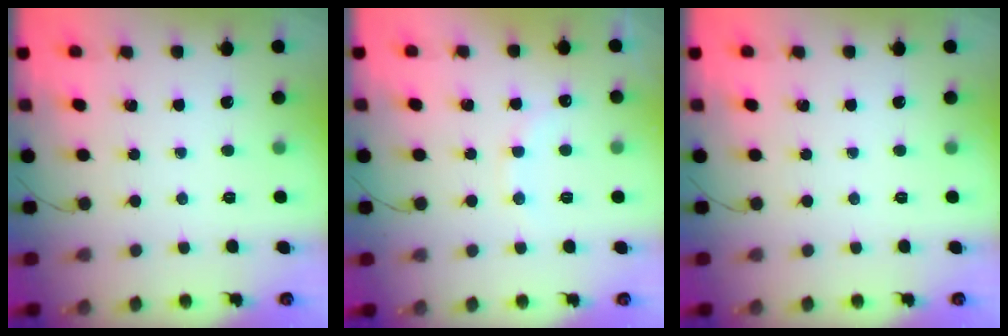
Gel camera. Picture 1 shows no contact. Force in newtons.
{"total": 8.1, "press": 8.0, "slide": 1.2}
{"total": 0.0}